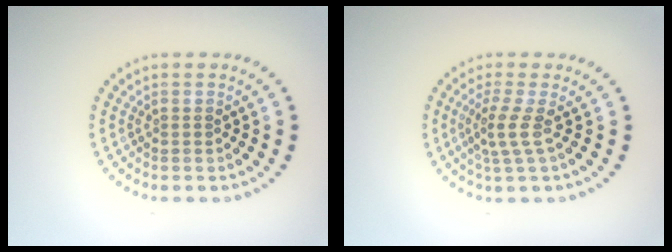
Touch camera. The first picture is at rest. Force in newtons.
{"total": 2.4, "press": 1.6, "slide": 1.7}